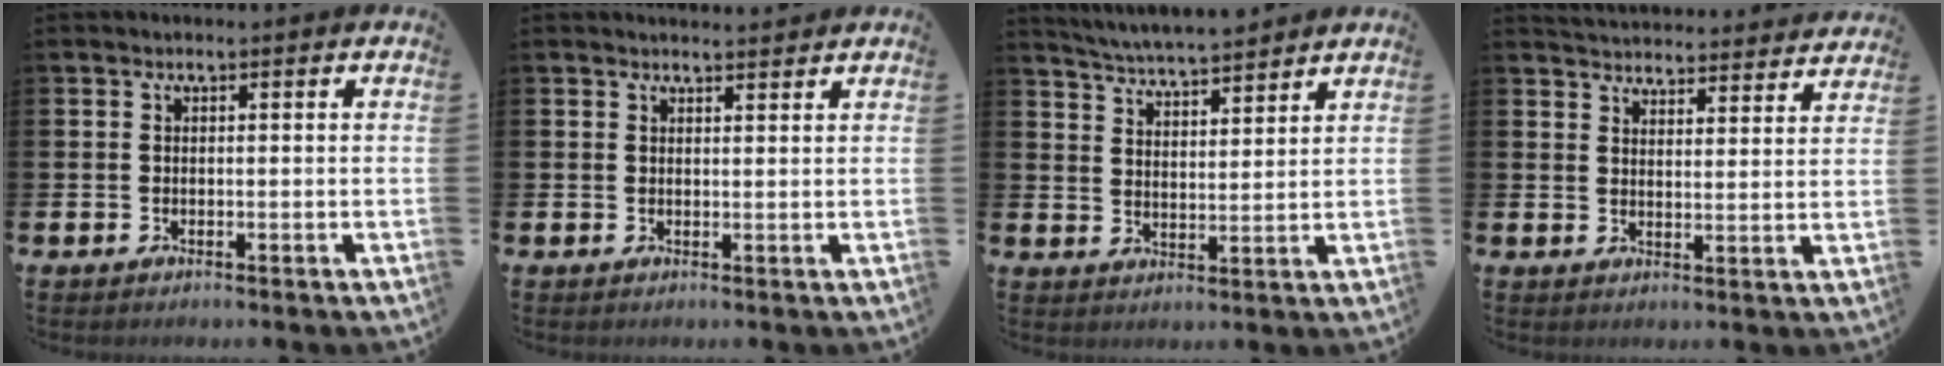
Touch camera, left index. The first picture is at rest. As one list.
[{"total": 1.8, "force": [1.8, 0.1, -0.1], "torque": [0.007, -0.010, 0.031]}, {"total": 5.4, "force": [5.3, 0.1, 0.6], "torque": [-0.035, -0.029, 0.096]}, {"total": 4.9, "force": [4.8, 0.4, -0.1], "torque": [-0.013, -0.036, 0.087]}]